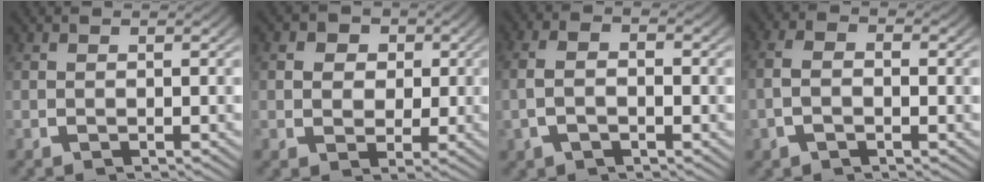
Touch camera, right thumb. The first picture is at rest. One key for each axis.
{"total": 5.2, "fx": 1.0, "fy": 4.2, "fz": 2.9, "tx": -0.041, "ty": -0.016, "tz": 0.020}
{"total": 4.1, "fx": -0.3, "fy": 2.4, "fz": 3.3, "tx": -0.079, "ty": -0.001, "tz": -0.005}
{"total": 3.5, "fx": -0.3, "fy": 2.0, "fz": 2.8, "tx": -0.067, "ty": -0.001, "tz": -0.007}